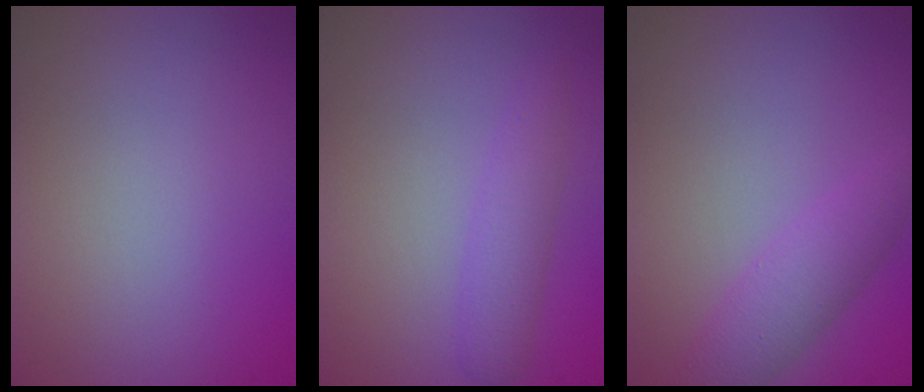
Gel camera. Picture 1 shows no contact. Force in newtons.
{"total": 2.4, "press": 2.4, "slide": 0.1}
{"total": 3.3, "press": 3.3, "slide": 0.1}